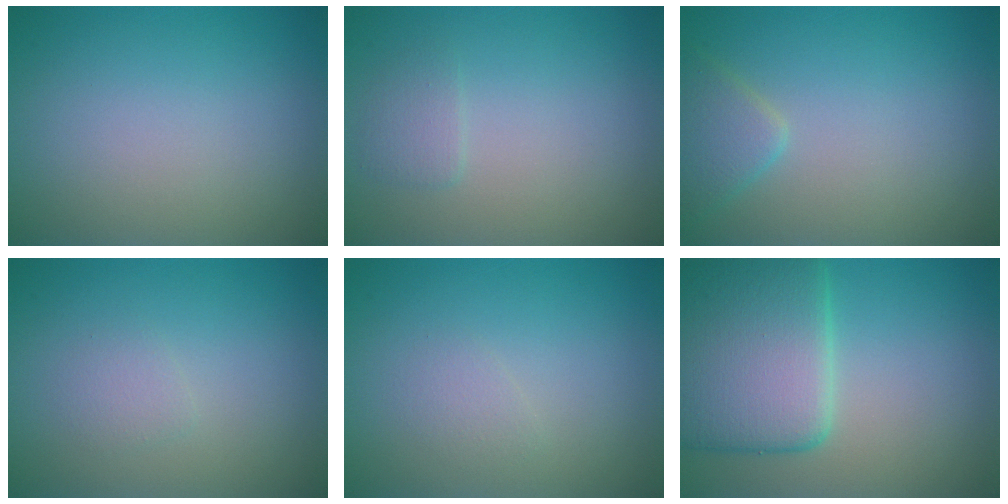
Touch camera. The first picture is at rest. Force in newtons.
{"total": 1.2, "press": 1.1, "slide": 0.3}
{"total": 2.3, "press": 2.3, "slide": 0.2}
{"total": 1.0, "press": 1.0, "slide": 0.1}
{"total": 0.9, "press": 0.9, "slide": 0.0}
{"total": 8.9, "press": 8.9, "slide": 0.6}